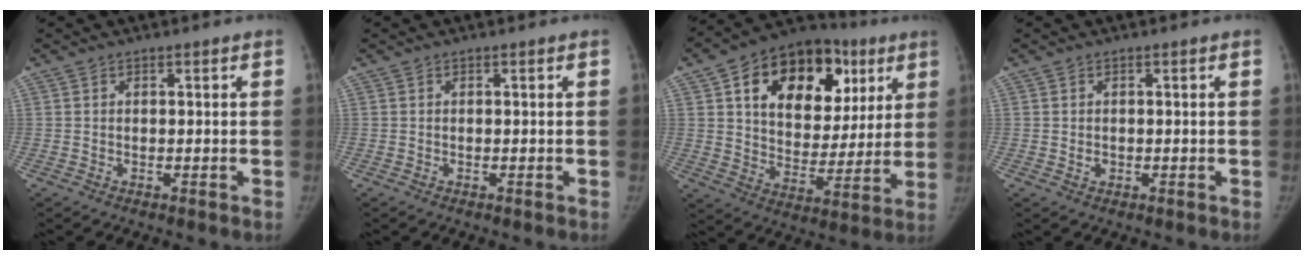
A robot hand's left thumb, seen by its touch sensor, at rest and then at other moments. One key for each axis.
{"total": 0.0}
{"total": 24.2, "fx": 9.8, "fy": 15.5, "fz": 15.7, "tx": -0.192, "ty": 0.004, "tz": 0.151}
{"total": 1.0, "fx": 0.1, "fy": 0.8, "fz": 0.6, "tx": -0.005, "ty": 0.000, "tz": 0.005}